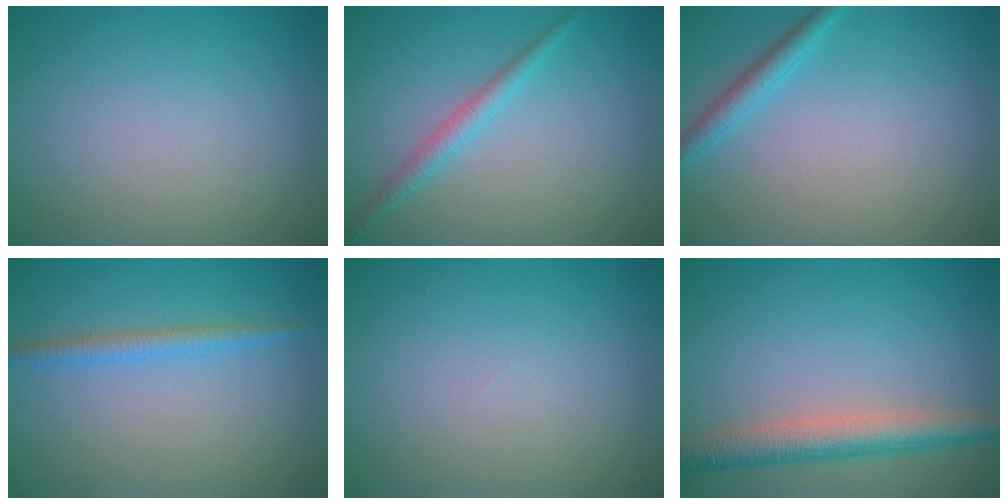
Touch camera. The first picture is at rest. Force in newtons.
{"total": 1.9, "press": 1.9, "slide": 0.0}
{"total": 2.0, "press": 2.0, "slide": 0.1}
{"total": 1.8, "press": 1.8, "slide": 0.1}
{"total": 0.0}
{"total": 4.3, "press": 4.3, "slide": 0.1}